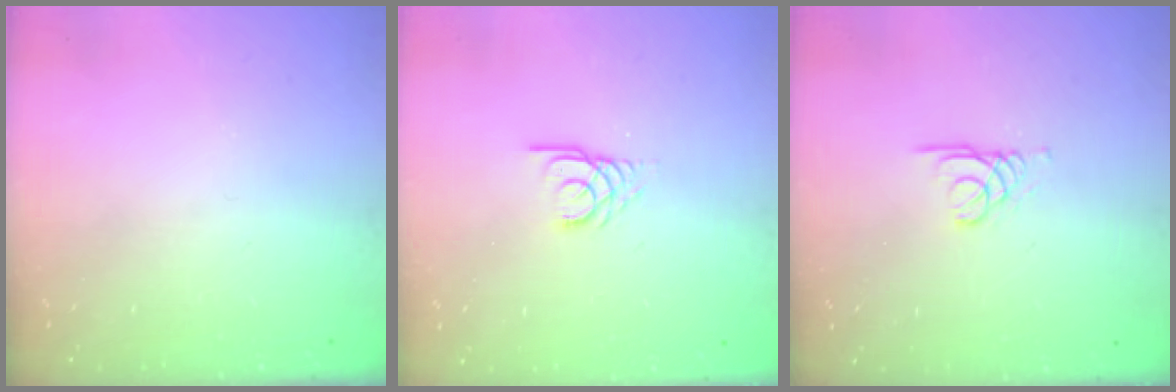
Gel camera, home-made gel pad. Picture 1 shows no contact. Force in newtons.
{"total": 3.0, "press": 3.0, "slide": 0.3}
{"total": 1.7, "press": 1.7, "slide": 0.1}